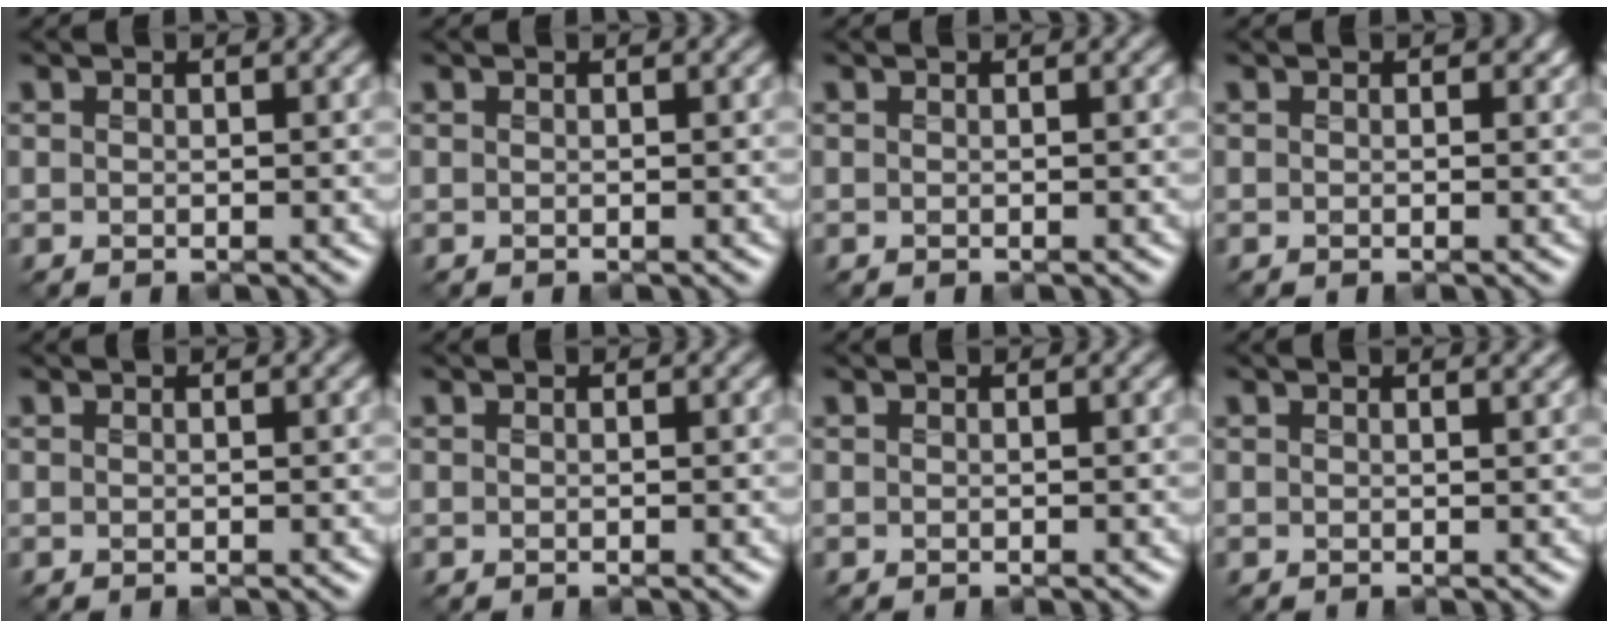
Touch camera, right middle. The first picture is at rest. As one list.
[{"total": 0.0}, {"total": 0.0}, {"total": 0.8, "force": [0.5, 0.6, 0.3], "torque": [-0.006, -0.001, 0.003]}, {"total": 0.0}, {"total": 0.0}, {"total": 0.0}, {"total": 1.1, "force": [0.9, 0.1, 0.6], "torque": [-0.006, 0.002, 0.015]}]